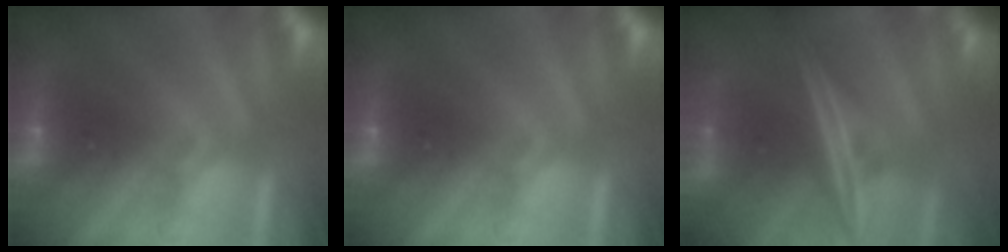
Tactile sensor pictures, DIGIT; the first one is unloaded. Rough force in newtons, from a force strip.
{"total": 0.0}
{"total": 7.1}